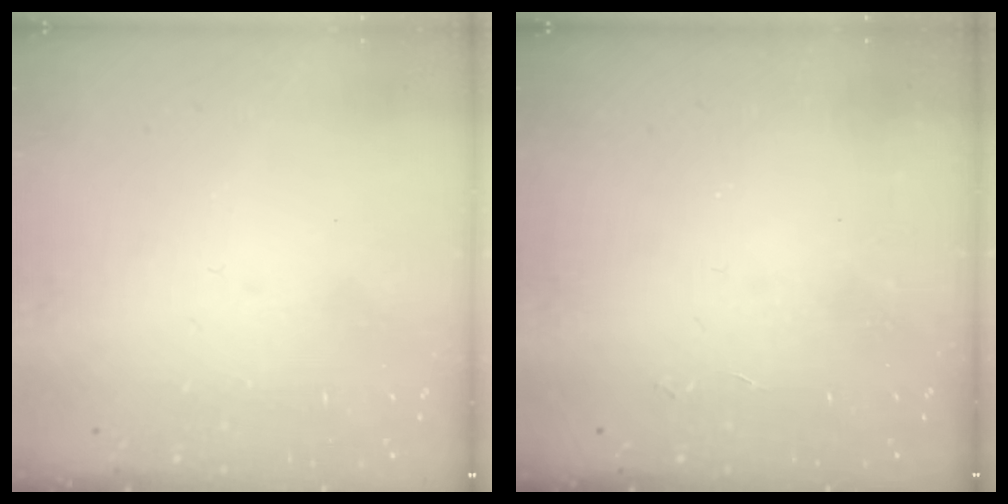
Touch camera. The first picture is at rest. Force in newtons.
{"total": 2.0, "press": 2.0, "slide": 0.4}